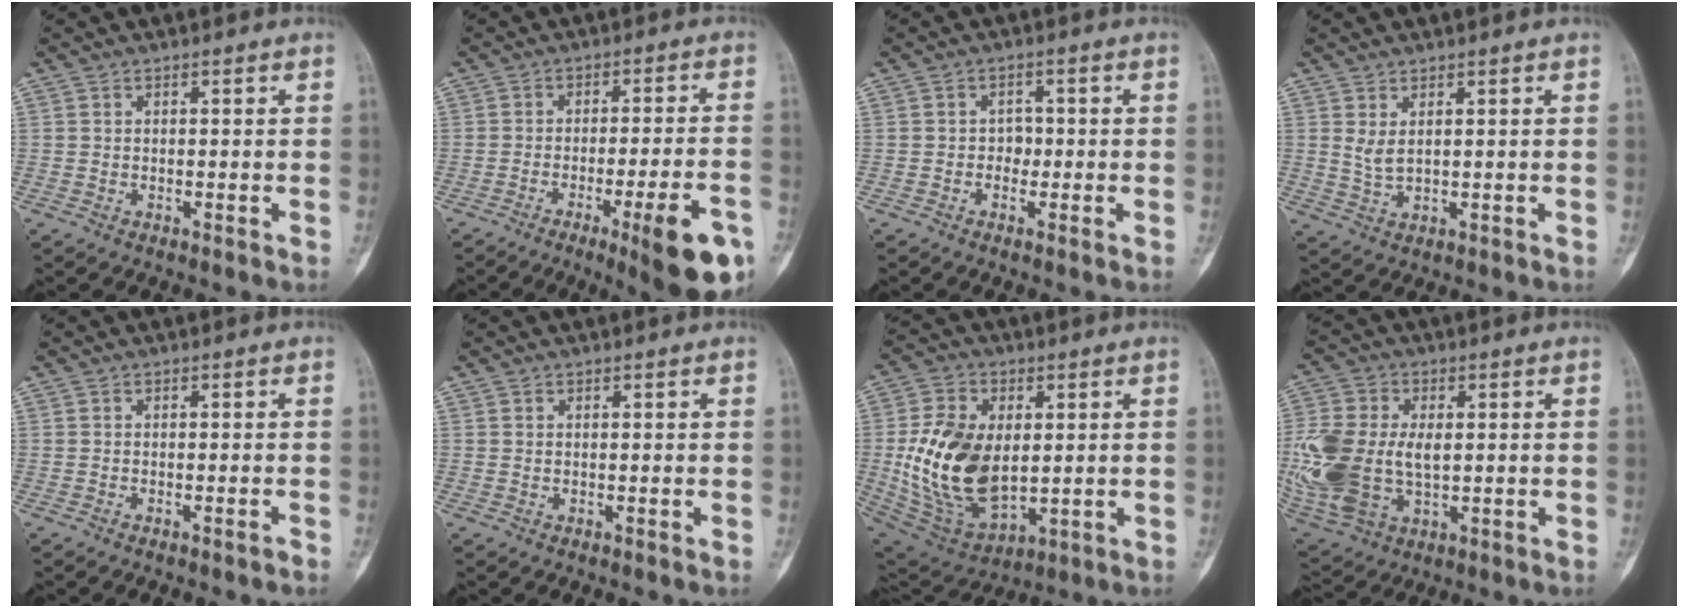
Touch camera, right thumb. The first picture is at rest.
{"total": 13.9, "force": [-6.7, 2.5, 11.9], "torque": [-0.140, 0.021, -0.086]}
{"total": 2.2, "force": [-0.5, 1.9, 1.1], "torque": [0.004, 0.009, -0.014]}
{"total": 2.9, "force": [1.1, 1.3, 2.4], "torque": [-0.049, -0.009, 0.031]}
{"total": 0.7, "force": [-0.6, 0.0, 0.4], "torque": [-0.008, 0.003, -0.009]}
{"total": 0.0}
{"total": 18.9, "force": [0.6, 11.8, 14.8], "torque": [-0.267, -0.012, 0.031]}
{"total": 19.5, "force": [-0.5, 12.4, 15.0], "torque": [-0.356, -0.008, 0.006]}